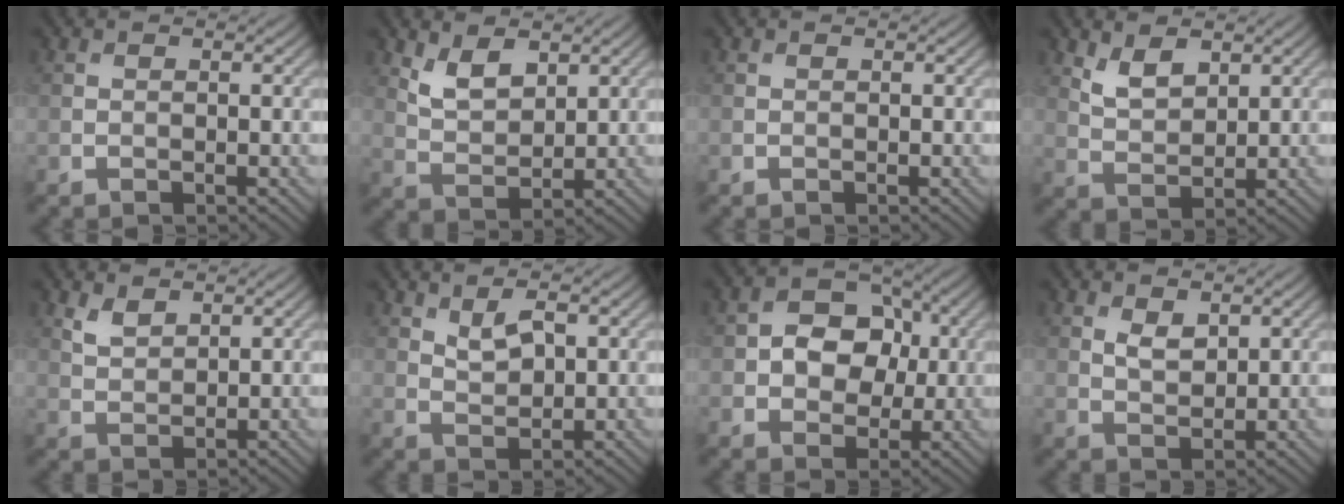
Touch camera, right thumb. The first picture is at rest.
{"total": 4.7, "force": [2.7, 2.4, 2.9], "torque": [-0.067, -0.009, 0.058]}
{"total": 0.0}
{"total": 4.1, "force": [2.5, 2.0, 2.5], "torque": [-0.058, -0.008, 0.054]}
{"total": 2.5, "force": [1.8, 1.1, 1.3], "torque": [-0.034, -0.003, 0.041]}
{"total": 3.3, "force": [1.6, 1.6, 2.4], "torque": [-0.050, -0.003, 0.034]}
{"total": 7.2, "force": [0.5, 5.7, 4.4], "torque": [-0.076, 0.007, -0.010]}
{"total": 2.5, "force": [1.3, 1.4, 1.7], "torque": [-0.037, -0.004, 0.029]}